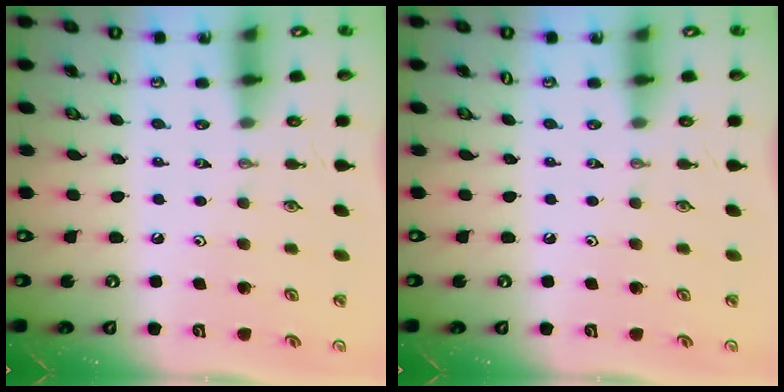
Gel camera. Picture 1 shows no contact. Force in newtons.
{"total": 0.0}